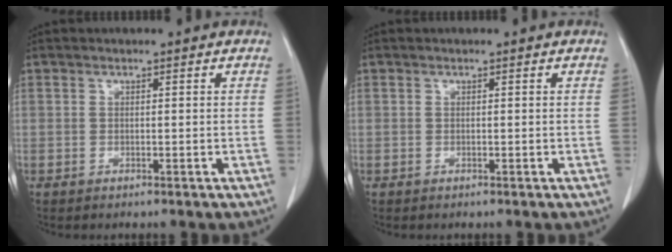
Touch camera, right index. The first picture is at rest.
{"total": 0.0}